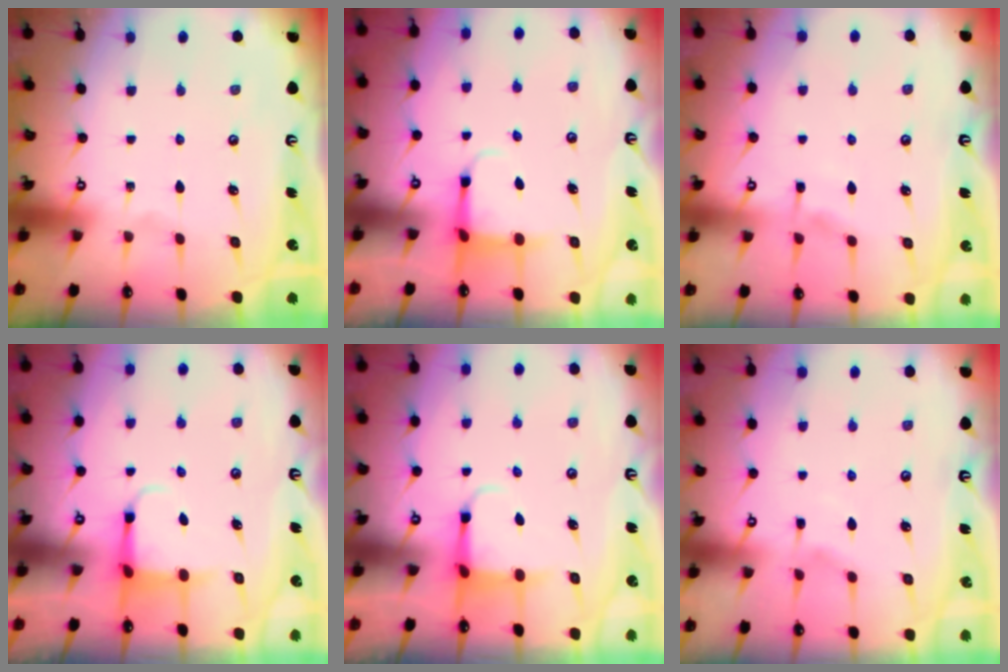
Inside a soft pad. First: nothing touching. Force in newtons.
{"total": 3.8, "press": 3.6, "slide": 1.3}
{"total": 2.6, "press": 2.5, "slide": 0.6}
{"total": 3.8, "press": 3.6, "slide": 1.2}
{"total": 3.8, "press": 3.6, "slide": 1.2}
{"total": 2.8, "press": 2.8, "slide": 0.5}